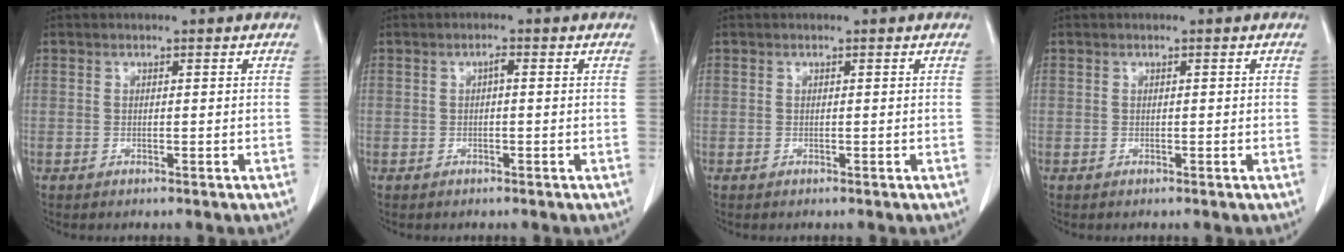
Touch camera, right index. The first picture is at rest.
{"total": 0.9, "force": [0.0, 0.3, 0.9], "torque": [-0.015, 0.003, 0.000]}
{"total": 0.0}
{"total": 0.0}